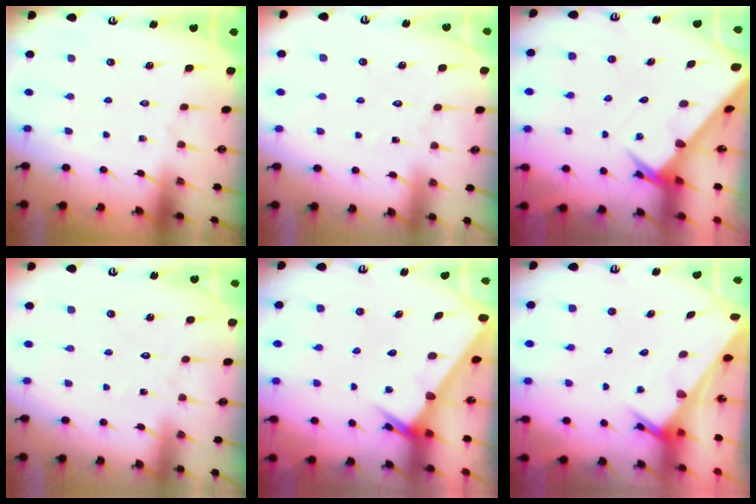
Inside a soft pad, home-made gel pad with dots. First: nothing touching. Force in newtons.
{"total": 4.3, "press": 4.3, "slide": 0.4}
{"total": 2.7, "press": 2.7, "slide": 0.1}
{"total": 4.3, "press": 4.3, "slide": 0.4}
{"total": 2.6, "press": 2.6, "slide": 0.1}
{"total": 3.2, "press": 3.2, "slide": 0.2}